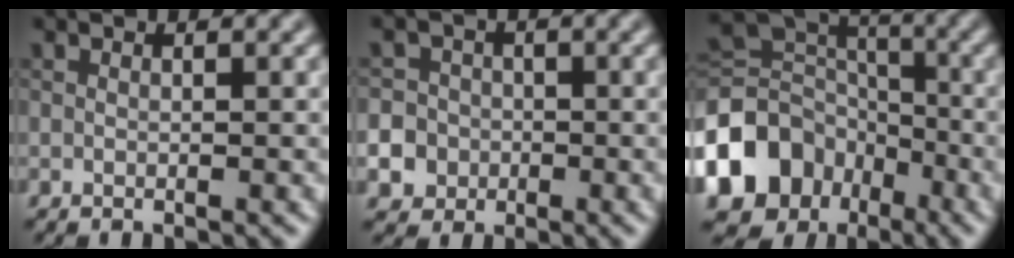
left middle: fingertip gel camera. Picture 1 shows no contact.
{"total": 11.2, "force": [-4.2, 10.1, 2.5], "torque": [-0.074, -0.019, -0.103]}
{"total": 12.2, "force": [-5.8, 9.4, 5.1], "torque": [-0.133, -0.005, -0.115]}